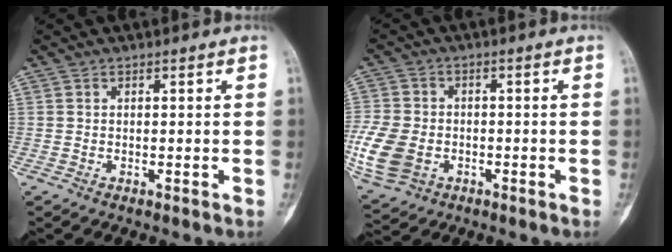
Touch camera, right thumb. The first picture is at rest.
{"total": 12.7, "force": [-3.3, 9.4, 7.9], "torque": [-0.184, -0.001, -0.057]}